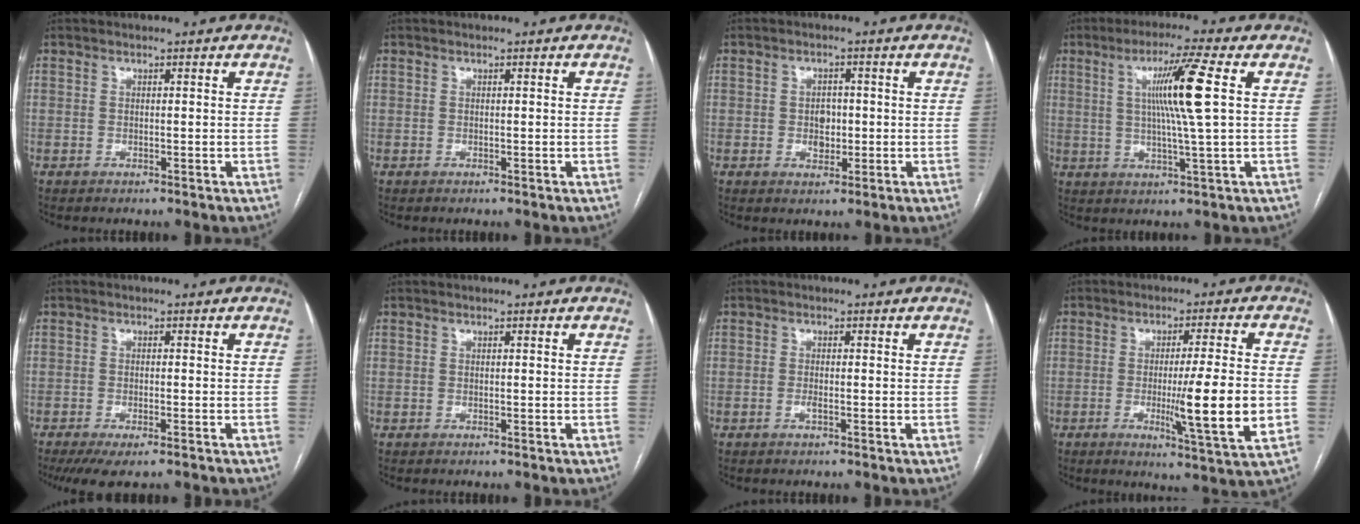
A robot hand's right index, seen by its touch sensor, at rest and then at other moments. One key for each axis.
{"total": 0.0}
{"total": 3.0, "fx": -0.2, "fy": 2.2, "fz": 2.0, "tx": -0.024, "ty": 0.003, "tz": 0.000}
{"total": 9.7, "fx": 2.1, "fy": -1.3, "fz": 9.4, "tx": -0.166, "ty": 0.002, "tz": 0.040}
{"total": 6.4, "fx": -4.8, "fy": 1.3, "fz": 4.0, "tx": -0.055, "ty": -0.012, "tz": -0.076}
{"total": 0.0}
{"total": 0.9, "fx": -0.4, "fy": 0.1, "fz": 0.8, "tx": -0.017, "ty": 0.000, "tz": -0.008}
{"total": 11.9, "fx": -2.2, "fy": -0.5, "fz": 11.7, "tx": -0.175, "ty": -0.026, "tz": -0.038}